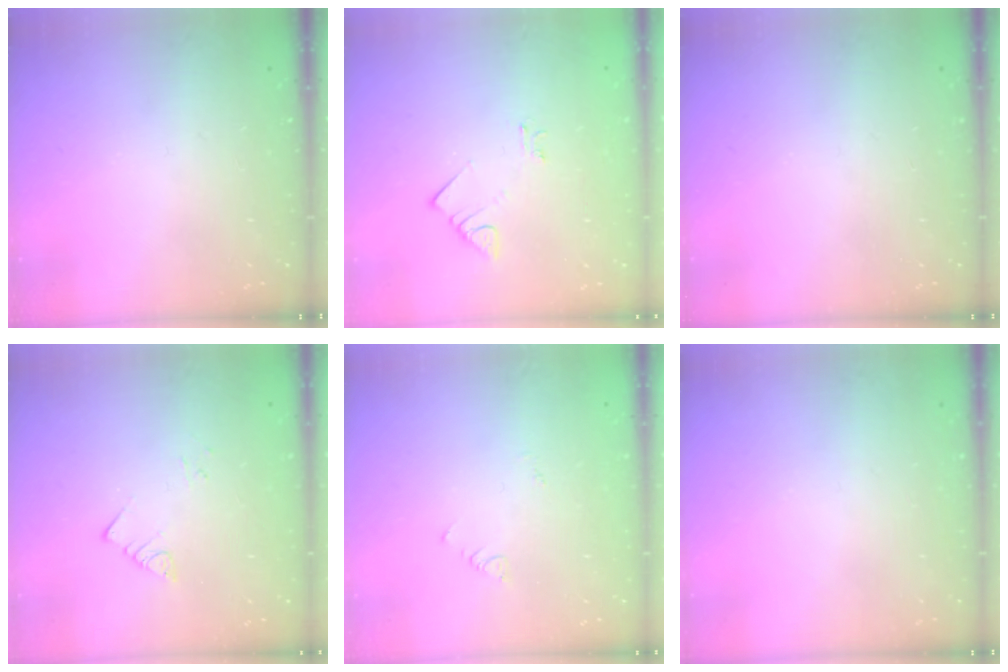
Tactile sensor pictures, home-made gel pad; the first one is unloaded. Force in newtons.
{"total": 3.2, "press": 3.2, "slide": 0.1}
{"total": 0.0}
{"total": 2.8, "press": 2.8, "slide": 0.2}
{"total": 1.9, "press": 1.9, "slide": 0.4}
{"total": 0.0}